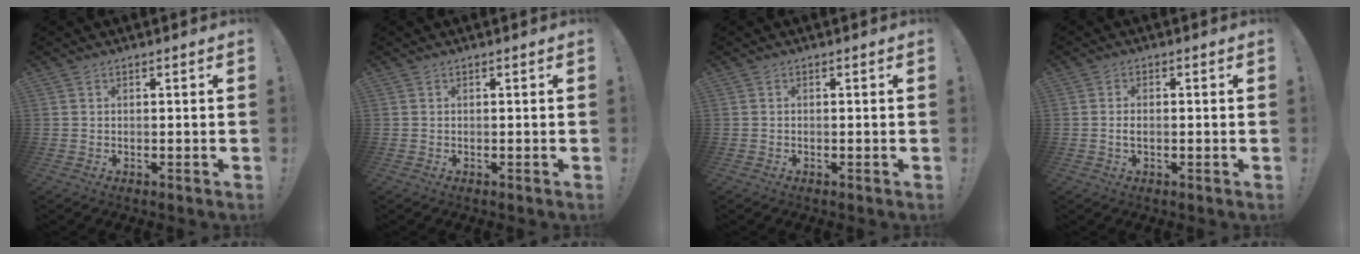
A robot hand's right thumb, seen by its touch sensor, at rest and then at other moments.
{"total": 0.0}
{"total": 0.0}
{"total": 2.0, "force": [-0.5, 1.0, 1.7], "torque": [-0.029, 0.004, -0.010]}